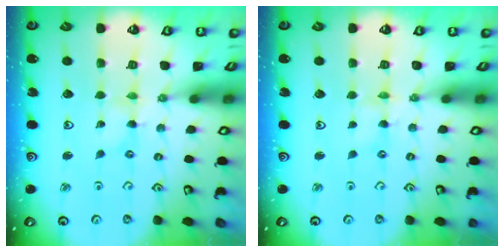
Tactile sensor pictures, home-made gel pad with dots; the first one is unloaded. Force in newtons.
{"total": 1.0, "press": 0.9, "slide": 0.2}